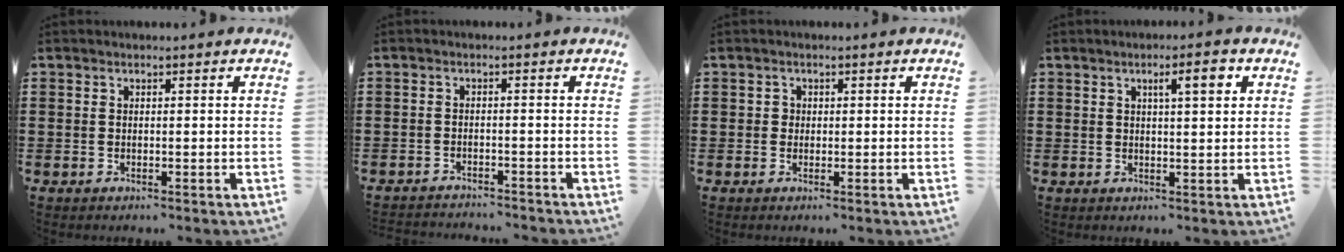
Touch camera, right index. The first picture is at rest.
{"total": 1.8, "force": [-1.8, 0.0, 0.0], "torque": [-0.004, 0.001, -0.040]}
{"total": 1.0, "force": [0.1, 1.0, 0.3], "torque": [-0.010, 0.005, 0.001]}
{"total": 4.0, "force": [1.6, 0.7, 3.6], "torque": [-0.058, 0.002, 0.020]}